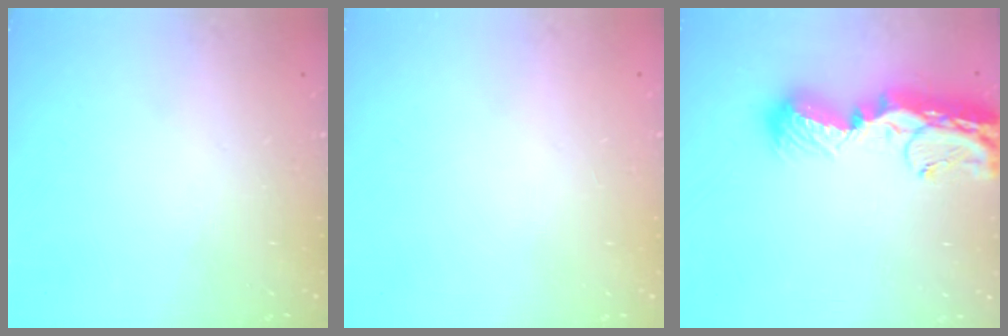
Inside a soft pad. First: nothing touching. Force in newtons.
{"total": 1.1, "press": 0.8, "slide": 0.7}
{"total": 15.0, "press": 15.0, "slide": 1.2}